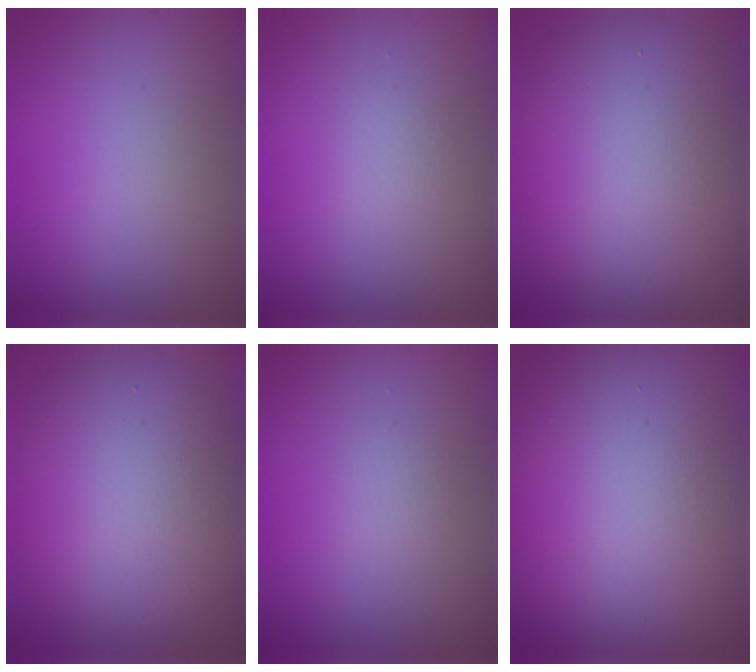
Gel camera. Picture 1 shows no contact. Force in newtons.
{"total": 0.9, "press": 0.9, "slide": 0.2}
{"total": 12.1, "press": 12.1, "slide": 0.4}
{"total": 10.6, "press": 10.6, "slide": 0.8}
{"total": 0.7, "press": 0.7, "slide": 0.1}
{"total": 20.6, "press": 20.6, "slide": 1.3}